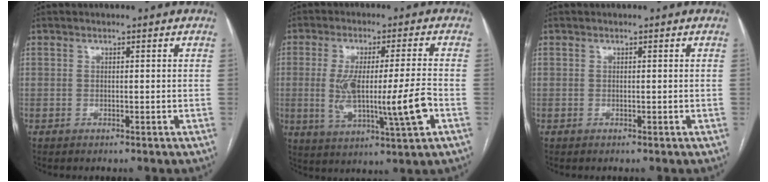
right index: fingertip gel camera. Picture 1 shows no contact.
{"total": 12.6, "force": [-2.1, 0.9, 12.4], "torque": [-0.227, -0.005, -0.030]}
{"total": 0.0}